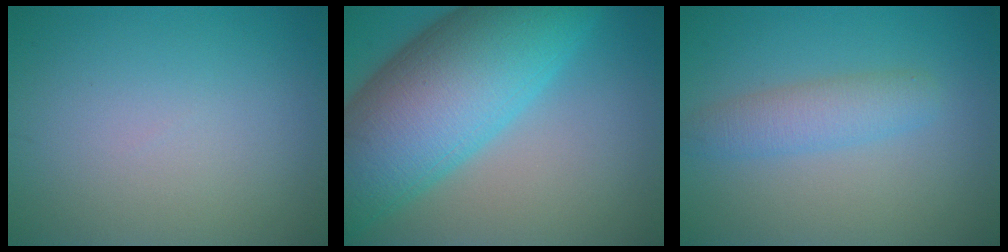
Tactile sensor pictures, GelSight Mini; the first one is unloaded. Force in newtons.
{"total": 15.0, "press": 15.0, "slide": 0.5}
{"total": 3.0, "press": 3.0, "slide": 0.1}